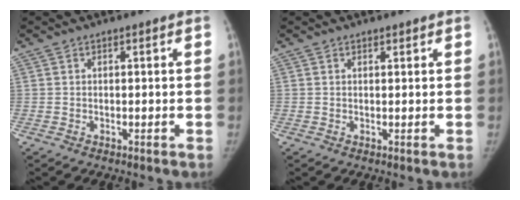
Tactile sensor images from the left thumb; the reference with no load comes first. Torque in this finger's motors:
{"motor_torque": [-0.06, -0.06, 0.16, 0.26, -0.07]}